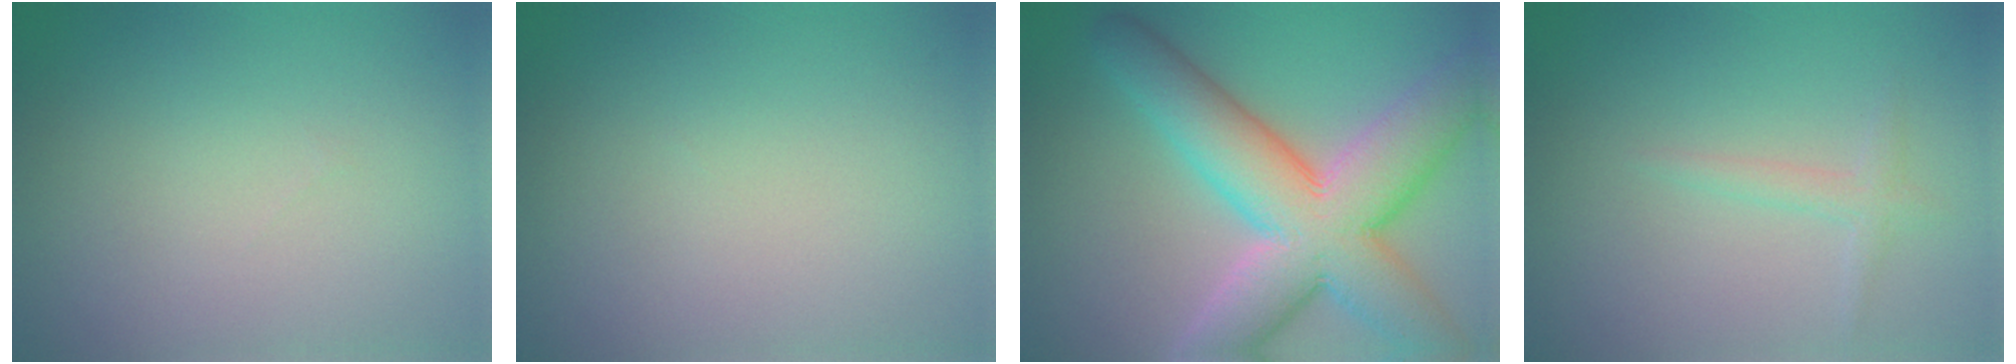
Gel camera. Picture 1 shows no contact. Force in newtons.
{"total": 0.0}
{"total": 11.9, "press": 11.9, "slide": 0.7}
{"total": 1.3, "press": 1.3, "slide": 0.0}